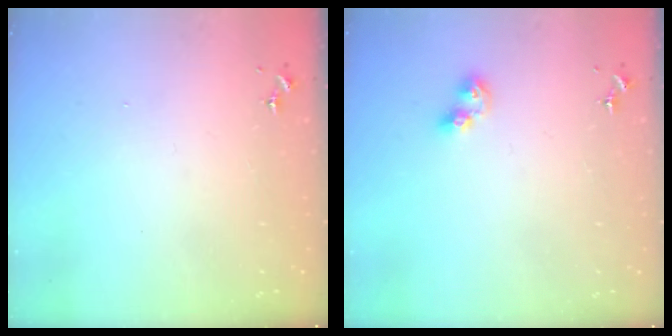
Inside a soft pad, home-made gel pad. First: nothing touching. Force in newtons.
{"total": 6.3, "press": 6.3, "slide": 0.5}